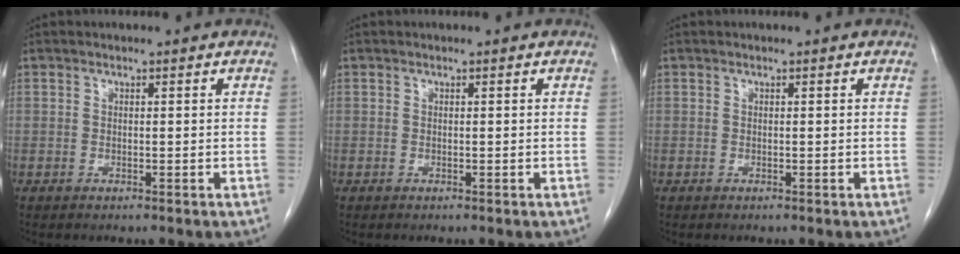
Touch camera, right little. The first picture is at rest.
{"total": 0.0}
{"total": 0.0}